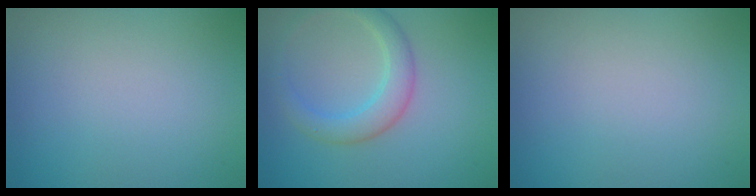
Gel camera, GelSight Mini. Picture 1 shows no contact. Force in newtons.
{"total": 3.1, "press": 3.1, "slide": 0.2}
{"total": 0.0}